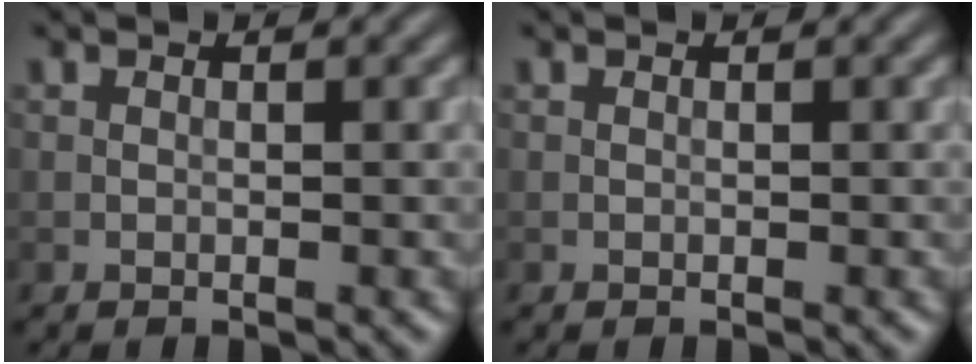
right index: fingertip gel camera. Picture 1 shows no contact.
{"total": 0.0}